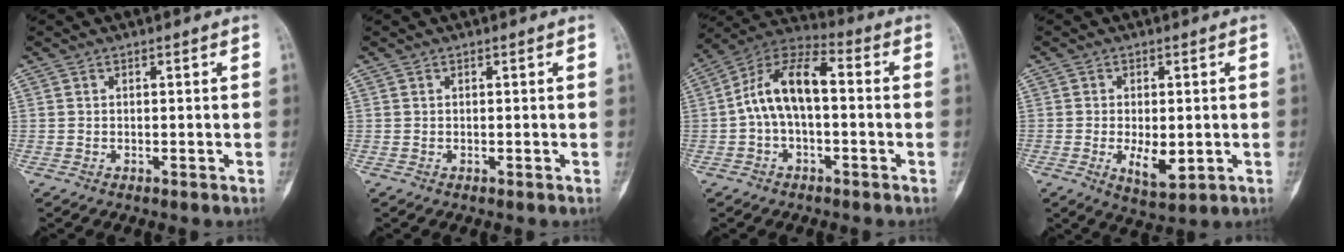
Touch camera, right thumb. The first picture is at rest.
{"total": 0.0}
{"total": 12.1, "force": [-0.2, 6.3, 10.3], "torque": [-0.183, 0.045, -0.016]}
{"total": 6.2, "force": [-1.1, 3.1, 5.3], "torque": [-0.076, -0.014, -0.012]}